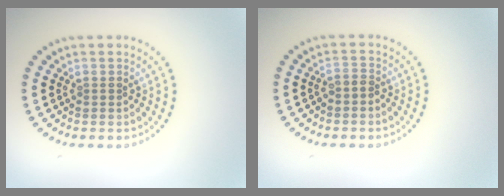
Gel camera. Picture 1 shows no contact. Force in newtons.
{"total": 0.8, "press": 0.4, "slide": 0.7}